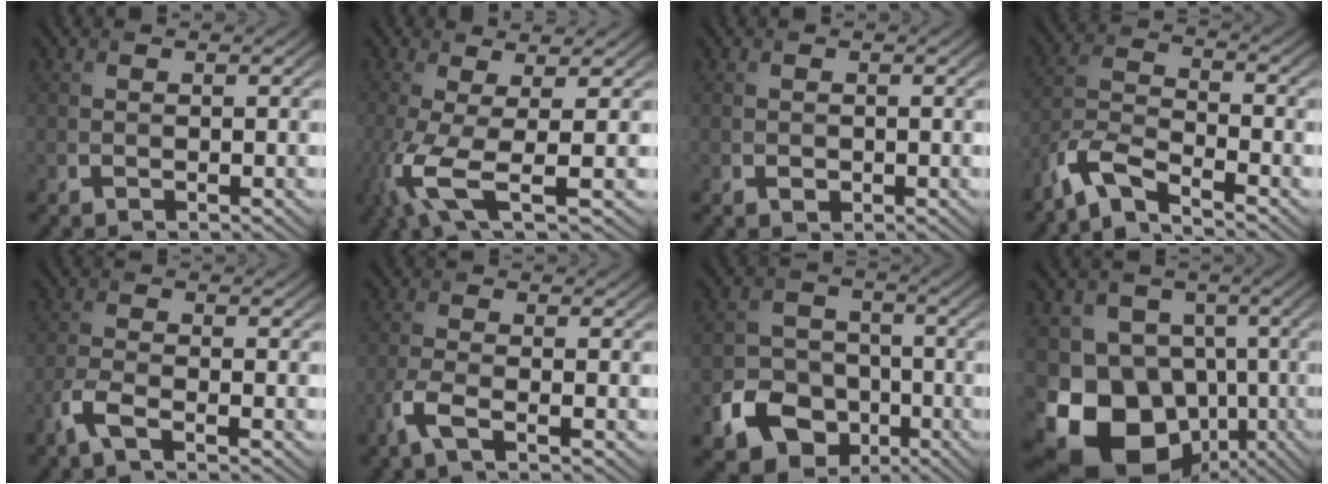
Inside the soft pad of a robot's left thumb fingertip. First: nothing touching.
{"total": 6.9, "force": [-1.5, 1.7, 6.5], "torque": [-0.141, -0.013, -0.035]}
{"total": 0.7, "force": [-0.2, 0.6, 0.3], "torque": [-0.003, -0.006, -0.004]}
{"total": 6.6, "force": [-5.3, 1.4, 3.7], "torque": [-0.085, -0.004, -0.120]}
{"total": 3.3, "force": [-2.1, 0.8, 2.4], "torque": [-0.059, -0.002, -0.054]}
{"total": 3.4, "force": [-2.0, 0.8, 2.7], "torque": [-0.067, -0.001, -0.052]}
{"total": 8.8, "force": [-4.0, 6.8, 3.8], "torque": [-0.078, -0.023, -0.083]}
{"total": 14.4, "force": [-4.4, 12.1, 6.5], "torque": [-0.136, -0.027, -0.085]}